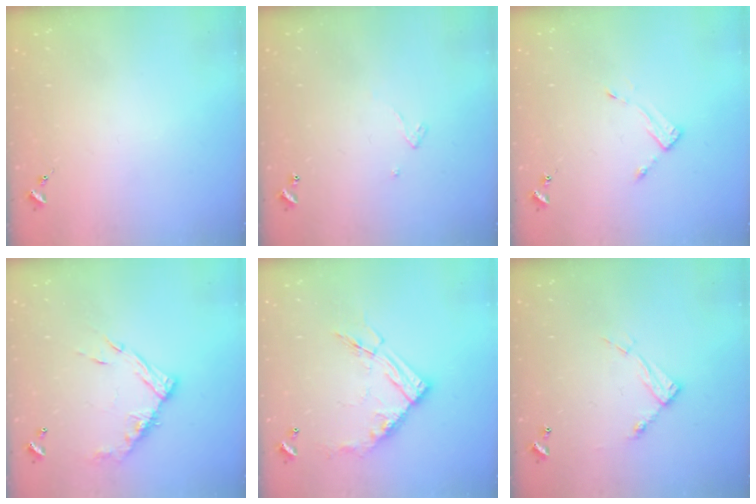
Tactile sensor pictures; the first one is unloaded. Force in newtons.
{"total": 3.2, "press": 3.2, "slide": 0.1}
{"total": 3.3, "press": 3.3, "slide": 0.3}
{"total": 13.3, "press": 13.3, "slide": 1.1}
{"total": 15.2, "press": 15.1, "slide": 1.7}
{"total": 10.4, "press": 10.3, "slide": 0.7}